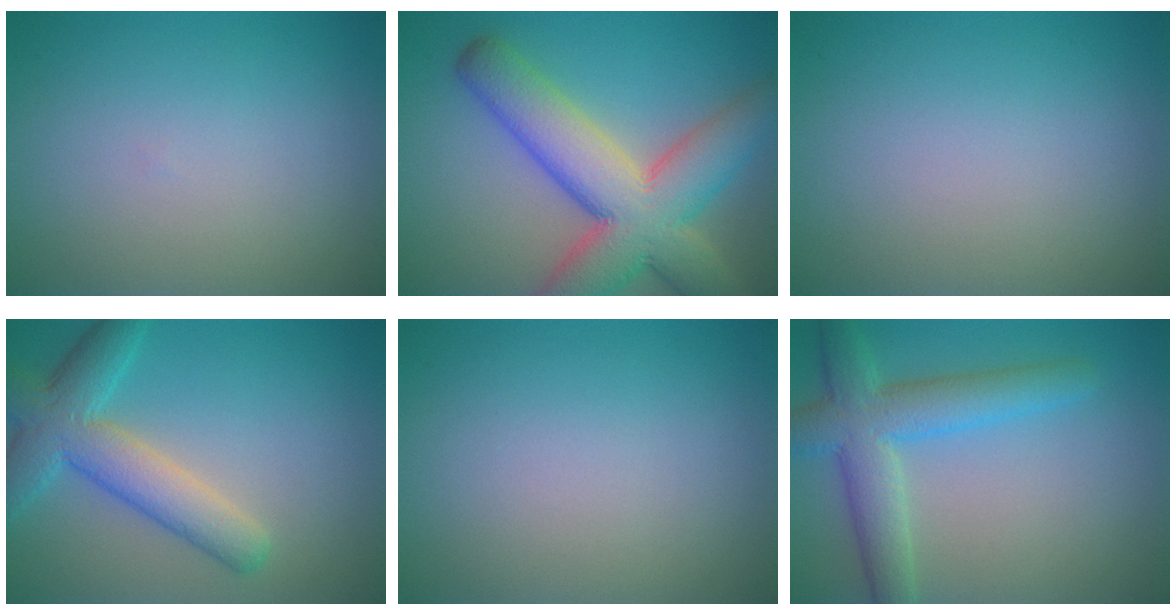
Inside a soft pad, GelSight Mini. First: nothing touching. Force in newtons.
{"total": 10.9, "press": 10.9, "slide": 0.6}
{"total": 0.0}
{"total": 6.1, "press": 6.1, "slide": 0.3}
{"total": 0.0}
{"total": 5.7, "press": 5.7, "slide": 0.2}